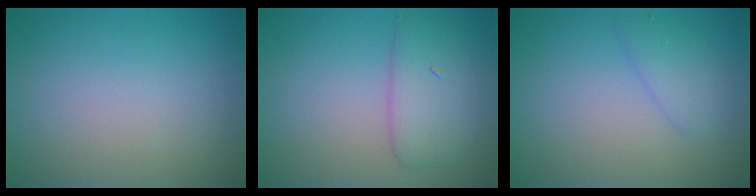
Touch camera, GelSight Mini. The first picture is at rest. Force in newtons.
{"total": 3.6, "press": 3.6, "slide": 0.2}
{"total": 1.9, "press": 1.9, "slide": 0.1}